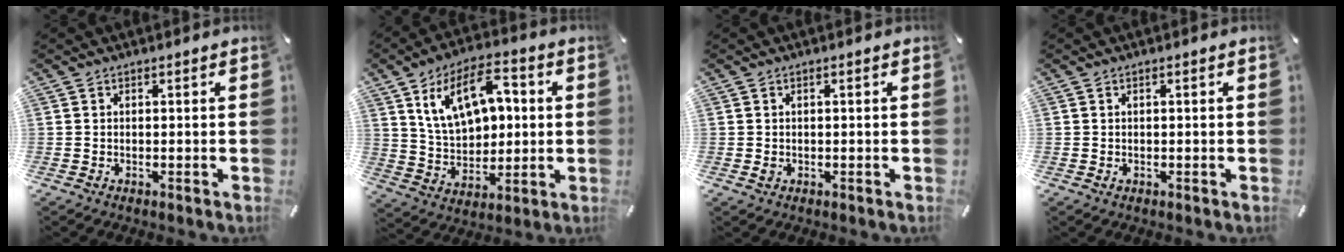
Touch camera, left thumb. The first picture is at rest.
{"total": 15.4, "force": [5.7, 10.2, 10.0], "torque": [-0.174, -0.003, 0.105]}
{"total": 0.9, "force": [-0.1, 0.6, 0.7], "torque": [-0.013, 0.002, -0.003]}
{"total": 0.7, "force": [-0.1, 0.3, 0.6], "torque": [-0.010, 0.001, -0.002]}